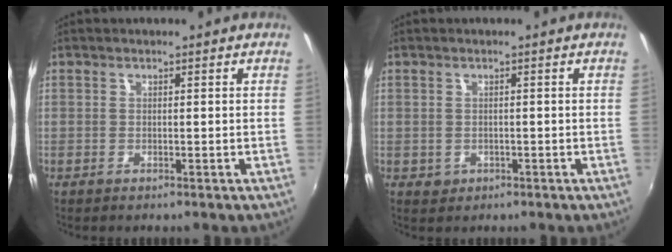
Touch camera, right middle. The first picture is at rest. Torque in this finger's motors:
{"motor_torque": [0.17, -0.11, 0.03, 0.00]}